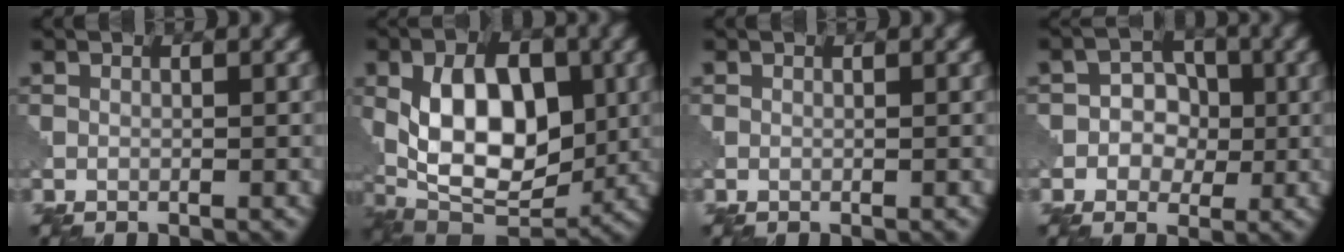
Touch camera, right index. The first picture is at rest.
{"total": 11.3, "force": [0.5, 6.6, 9.1], "torque": [-0.157, -0.003, 0.005]}
{"total": 0.0}
{"total": 3.6, "force": [-0.3, 3.0, 1.8], "torque": [-0.009, 0.000, -0.026]}